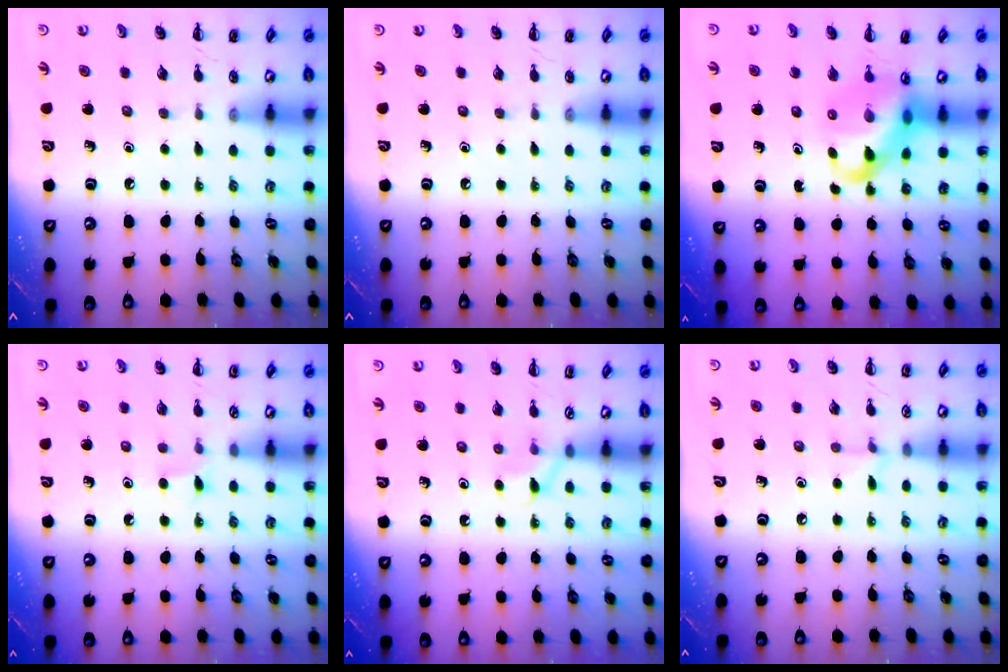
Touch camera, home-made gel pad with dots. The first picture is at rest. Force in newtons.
{"total": 0.0}
{"total": 10.6, "press": 10.2, "slide": 3.0}
{"total": 3.3, "press": 3.1, "slide": 0.9}
{"total": 4.4, "press": 4.1, "slide": 1.5}
{"total": 5.2, "press": 4.9, "slide": 1.7}